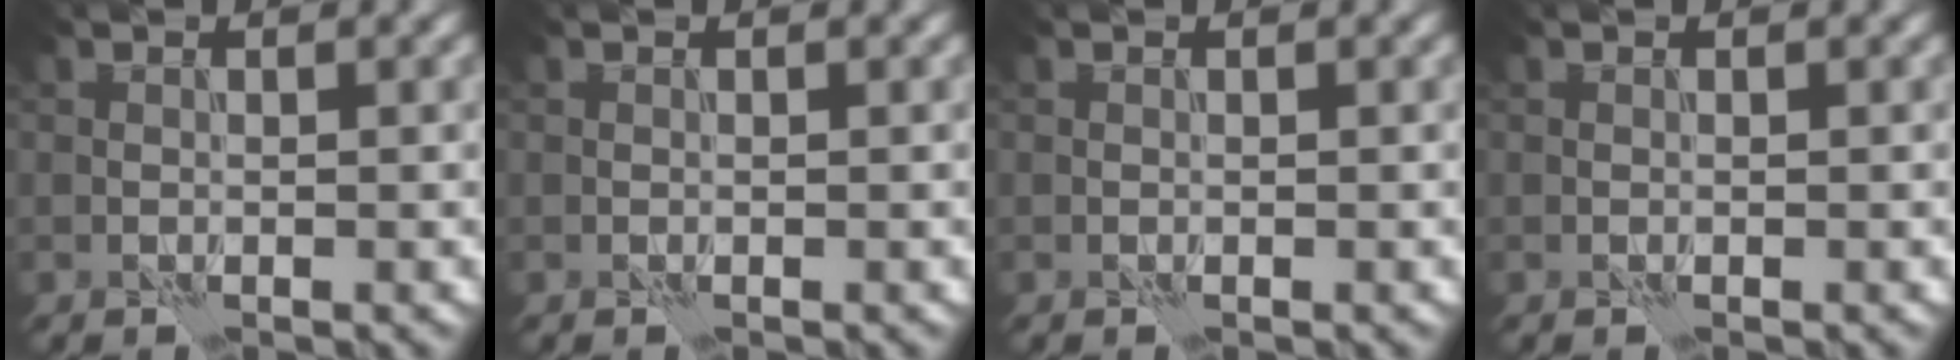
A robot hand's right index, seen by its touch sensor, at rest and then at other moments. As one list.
[{"total": 0.0}, {"total": 0.0}, {"total": 0.0}]